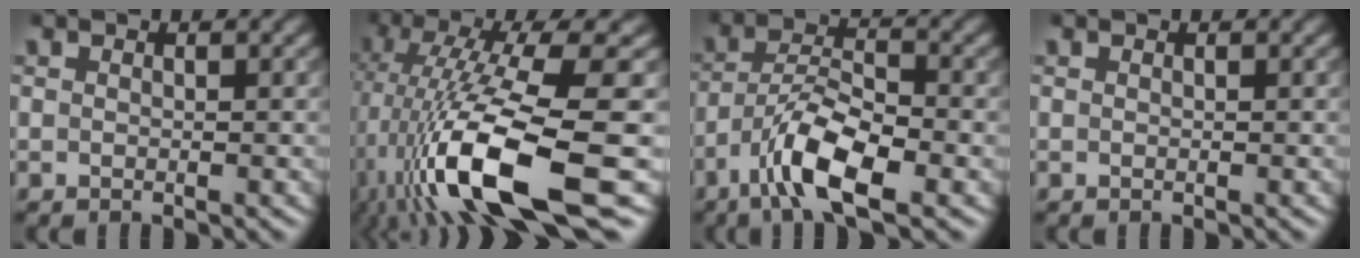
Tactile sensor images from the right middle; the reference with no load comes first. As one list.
[{"total": 14.3, "force": [-4.6, 3.7, 13.0], "torque": [-0.244, -0.017, -0.070]}, {"total": 6.7, "force": [-3.7, 2.0, 5.2], "torque": [-0.097, 0.005, -0.075]}, {"total": 0.0}]